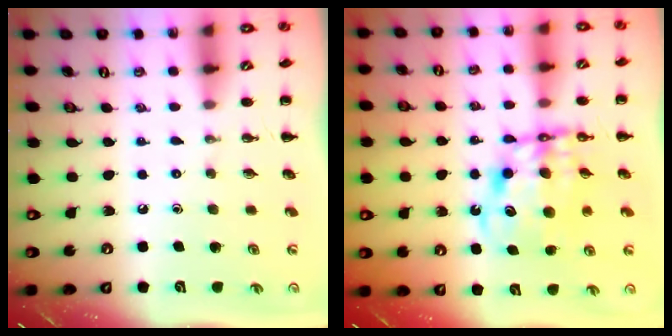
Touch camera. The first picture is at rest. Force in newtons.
{"total": 11.4, "press": 10.9, "slide": 3.2}